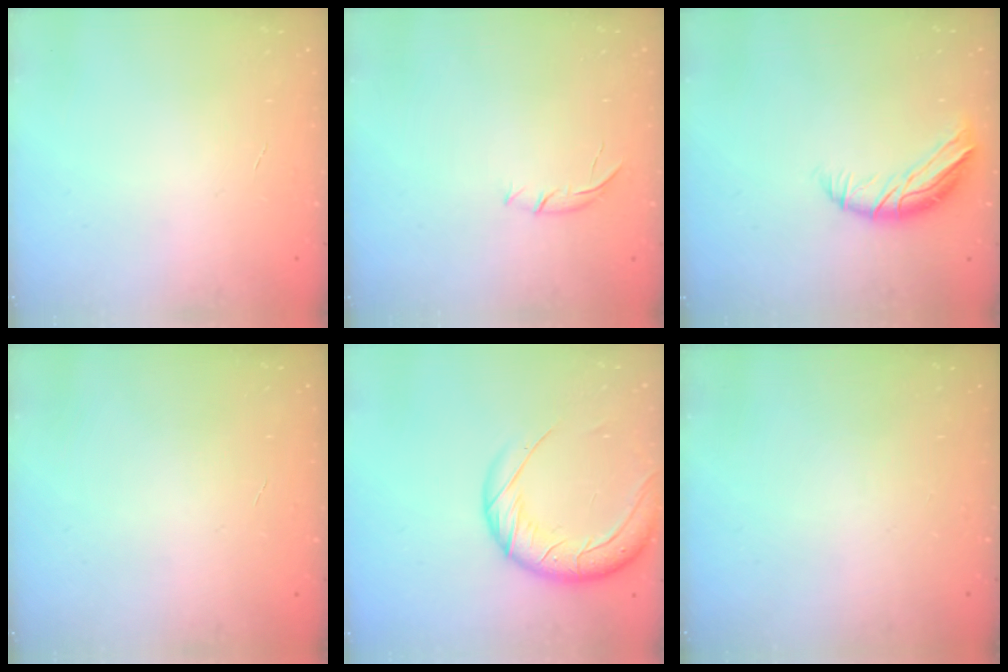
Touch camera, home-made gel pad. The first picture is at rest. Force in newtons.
{"total": 6.3, "press": 6.2, "slide": 1.0}
{"total": 9.1, "press": 8.9, "slide": 1.5}
{"total": 0.0}
{"total": 18.1, "press": 17.4, "slide": 4.9}
{"total": 0.0}